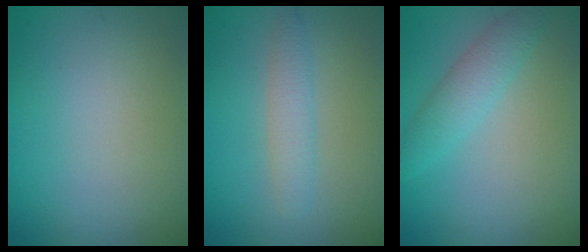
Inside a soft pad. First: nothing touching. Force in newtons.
{"total": 2.1, "press": 2.1, "slide": 0.1}
{"total": 2.8, "press": 2.8, "slide": 0.2}